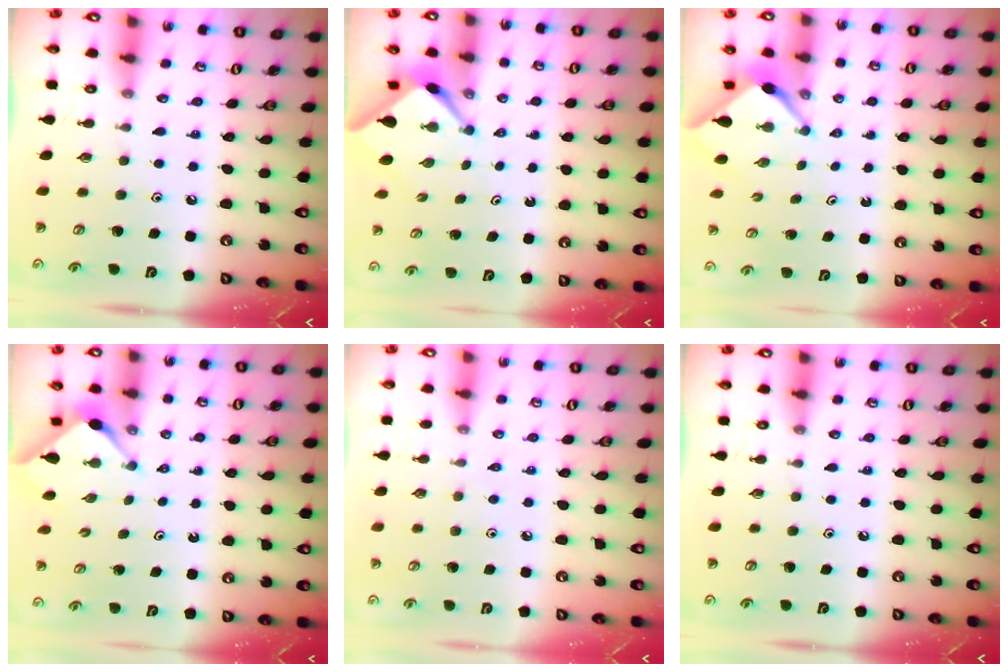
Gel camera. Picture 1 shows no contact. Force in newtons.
{"total": 2.6, "press": 2.6, "slide": 0.3}
{"total": 2.4, "press": 2.4, "slide": 0.3}
{"total": 2.8, "press": 2.8, "slide": 0.4}
{"total": 2.5, "press": 2.5, "slide": 0.4}
{"total": 0.0}